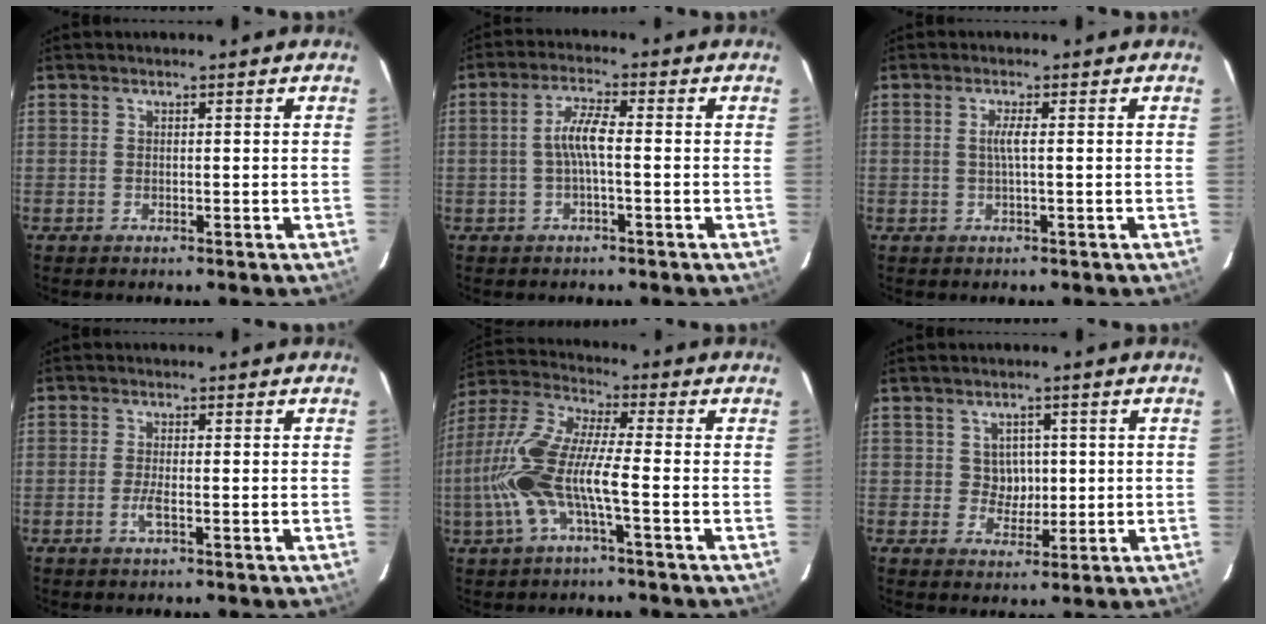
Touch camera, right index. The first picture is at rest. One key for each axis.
{"total": 4.5, "fx": -0.7, "fy": 0.6, "fz": 4.5, "tx": -0.091, "ty": 0.009, "tz": -0.012}
{"total": 1.8, "fx": 0.0, "fy": -0.4, "fz": 1.8, "tx": -0.035, "ty": 0.000, "tz": -0.001}
{"total": 2.5, "fx": -0.9, "fy": 0.3, "fz": 2.3, "tx": -0.048, "ty": -0.004, "tz": -0.018}
{"total": 14.2, "fx": -3.4, "fy": 2.7, "fz": 13.5, "tx": -0.283, "ty": 0.001, "tz": -0.068}
{"total": 3.8, "fx": 0.5, "fy": 3.5, "fz": 1.3, "tx": -0.019, "ty": 0.009, "tz": 0.010}